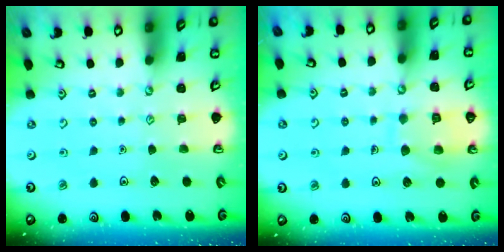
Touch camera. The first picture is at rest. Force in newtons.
{"total": 10.0, "press": 10.0, "slide": 0.8}